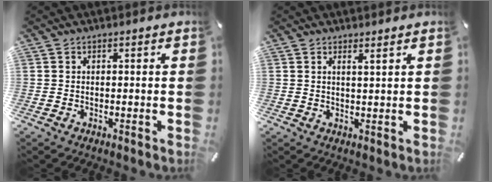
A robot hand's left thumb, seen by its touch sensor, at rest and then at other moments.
{"total": 1.7, "force": [1.5, -0.3, 0.8], "torque": [-0.015, -0.004, 0.027]}